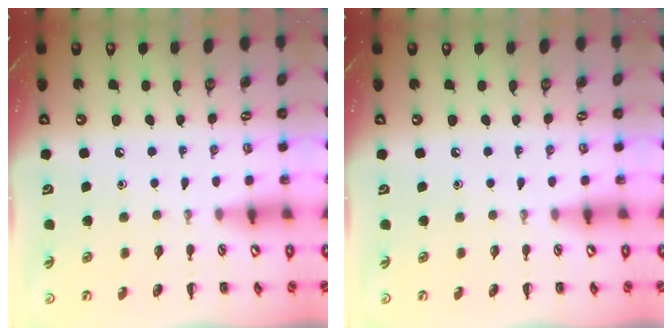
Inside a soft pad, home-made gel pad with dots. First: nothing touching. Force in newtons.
{"total": 0.0}